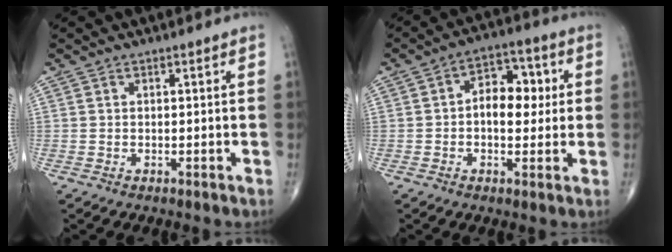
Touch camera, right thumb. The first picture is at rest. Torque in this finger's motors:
{"motor_torque": [-0.29, 0.65, 0.51, 0.41, 0.13]}